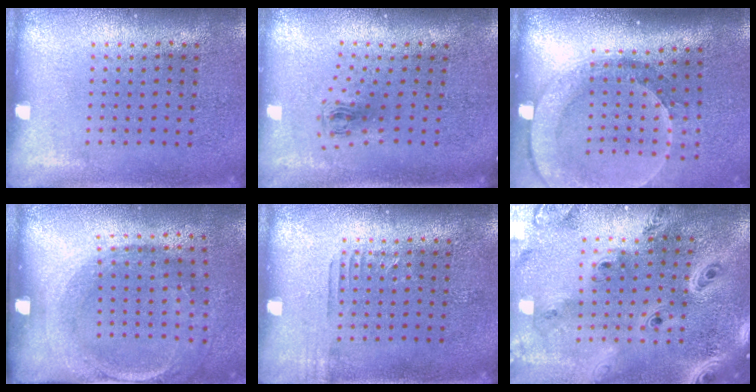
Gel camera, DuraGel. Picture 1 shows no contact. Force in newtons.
{"total": 0.7, "press": 0.4, "slide": 0.6}
{"total": 2.6, "press": 2.0, "slide": 1.7}
{"total": 1.7, "press": 1.2, "slide": 1.1}
{"total": 0.8, "press": 0.8, "slide": 0.2}
{"total": 4.0, "press": 3.1, "slide": 2.6}